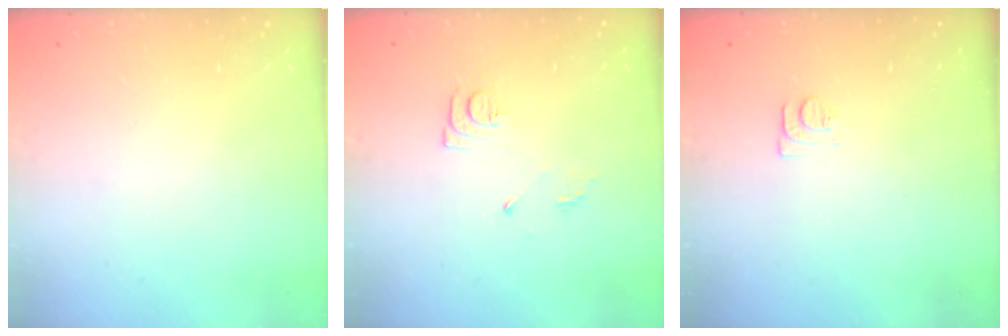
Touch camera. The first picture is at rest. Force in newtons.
{"total": 8.4, "press": 8.3, "slide": 0.8}
{"total": 6.2, "press": 6.1, "slide": 0.6}